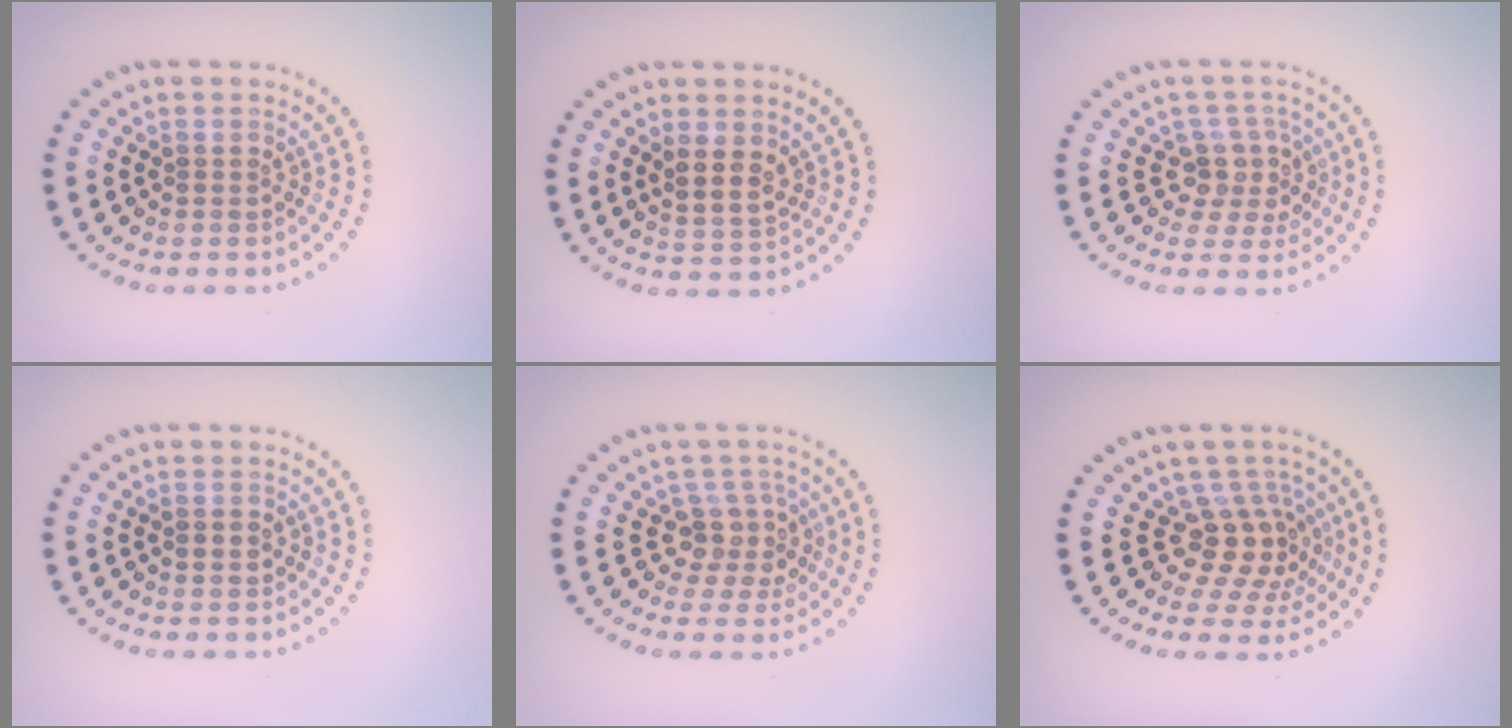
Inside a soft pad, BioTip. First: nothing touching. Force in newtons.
{"total": 2.4, "press": 2.2, "slide": 1.1}
{"total": 3.4, "press": 2.6, "slide": 2.2}
{"total": 1.6, "press": 1.6, "slide": 0.2}
{"total": 3.5, "press": 2.7, "slide": 2.2}
{"total": 4.3, "press": 3.1, "slide": 3.0}